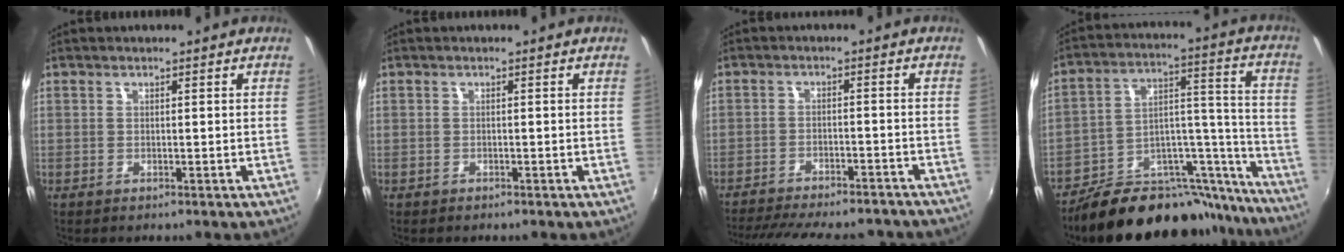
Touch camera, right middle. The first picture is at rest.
{"total": 0.7, "force": [-0.6, 0.4, 0.1], "torque": [-0.006, -0.002, -0.010]}
{"total": 20.2, "force": [-17.5, 5.3, 8.6], "torque": [-0.178, -0.016, -0.234]}
{"total": 24.7, "force": [-21.1, 9.3, 8.8], "torque": [-0.109, 0.065, -0.300]}